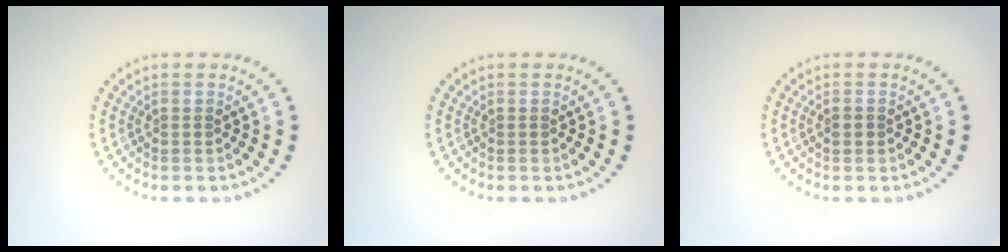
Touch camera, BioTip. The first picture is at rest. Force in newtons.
{"total": 0.0}
{"total": 1.1, "press": 1.1, "slide": 0.2}